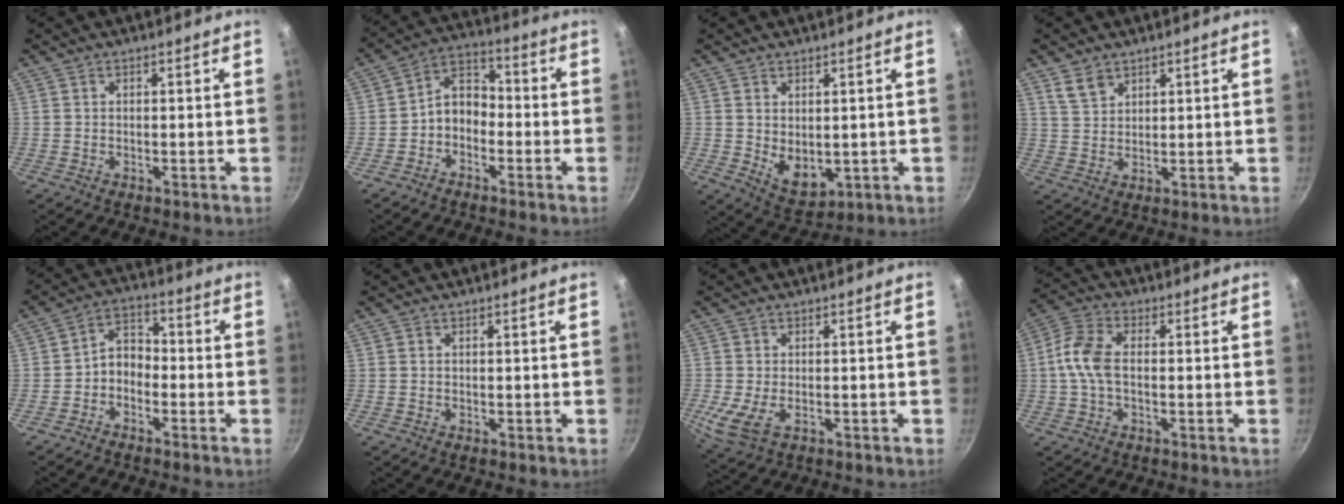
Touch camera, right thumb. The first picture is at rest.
{"total": 6.7, "force": [-2.2, 4.9, 4.0], "torque": [-0.044, 0.043, -0.053]}
{"total": 6.5, "force": [0.8, 4.3, 4.9], "torque": [-0.064, -0.022, 0.031]}
{"total": 4.3, "force": [3.0, 2.4, 1.9], "torque": [-0.028, -0.012, 0.064]}
{"total": 5.3, "force": [-2.1, 3.9, 3.0], "torque": [-0.033, 0.038, -0.048]}
{"total": 0.0}
{"total": 6.1, "force": [-1.3, 3.7, 4.7], "torque": [-0.092, -0.017, -0.022]}
{"total": 7.8, "force": [-0.2, 4.5, 6.4], "torque": [-0.134, 0.023, -0.013]}